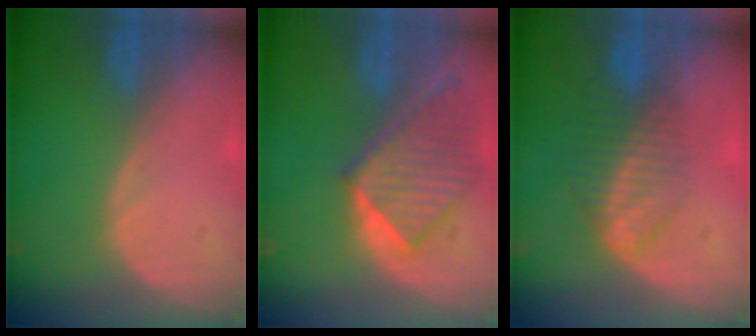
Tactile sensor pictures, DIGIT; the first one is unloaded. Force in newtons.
{"total": 8.8, "press": 7.9, "slide": 4.0}
{"total": 6.7, "press": 5.7, "slide": 3.5}